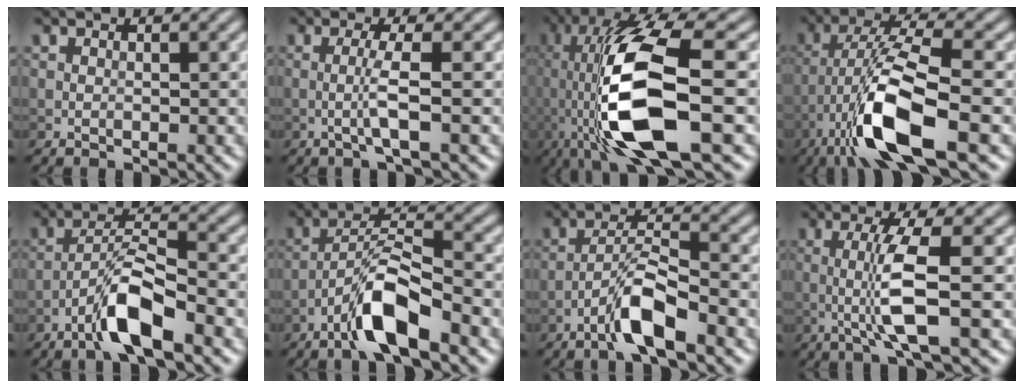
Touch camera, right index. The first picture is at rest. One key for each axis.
{"total": 2.5, "fx": -0.5, "fy": 0.0, "fz": 2.4, "tx": -0.051, "ty": 0.000, "tz": -0.013}
{"total": 13.5, "fx": -1.3, "fy": 4.1, "fz": 12.8, "tx": -0.234, "ty": -0.008, "tz": -0.025}
{"total": 9.3, "fx": -4.6, "fy": 1.9, "fz": 7.8, "tx": -0.151, "ty": 0.006, "tz": -0.091}
{"total": 5.3, "fx": -3.2, "fy": 0.9, "fz": 4.2, "tx": -0.077, "ty": 0.015, "tz": -0.064}
{"total": 5.9, "fx": -3.6, "fy": 1.1, "fz": 4.5, "tx": -0.082, "ty": 0.014, "tz": -0.070}
{"total": 4.4, "fx": -2.7, "fy": 0.6, "fz": 3.4, "tx": -0.064, "ty": 0.016, "tz": -0.057}
{"total": 4.5, "fx": -0.6, "fy": 0.2, "fz": 4.5, "tx": -0.094, "ty": 0.002, "tz": -0.014}